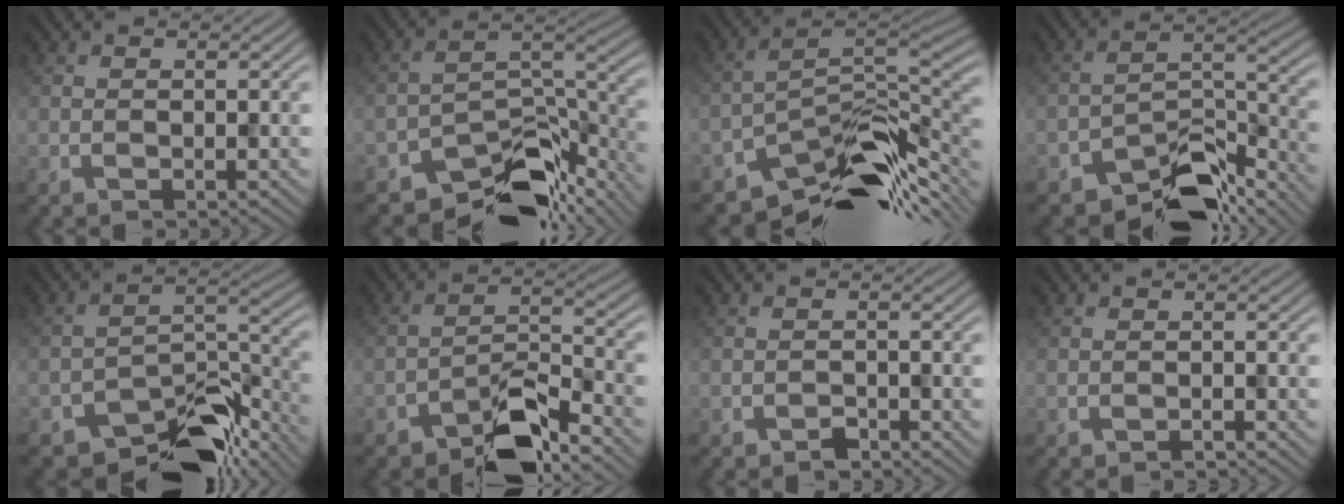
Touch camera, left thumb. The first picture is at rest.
{"total": 11.3, "force": [-9.0, 4.5, 5.1], "torque": [-0.071, -0.009, -0.153]}
{"total": 13.4, "force": [-8.8, 5.9, 8.2], "torque": [-0.144, -0.018, -0.146]}
{"total": 10.2, "force": [-8.0, 4.0, 4.7], "torque": [-0.062, -0.002, -0.144]}
{"total": 11.1, "force": [-8.6, 4.5, 5.3], "torque": [-0.066, -0.006, -0.149]}
{"total": 7.5, "force": [-5.4, 2.5, 4.4], "torque": [-0.068, 0.009, -0.106]}
{"total": 1.3, "force": [-1.1, 0.5, 0.4], "torque": [-0.006, 0.000, -0.023]}
{"total": 0.6, "force": [-0.6, 0.0, 0.2], "torque": [0.000, 0.002, -0.012]}